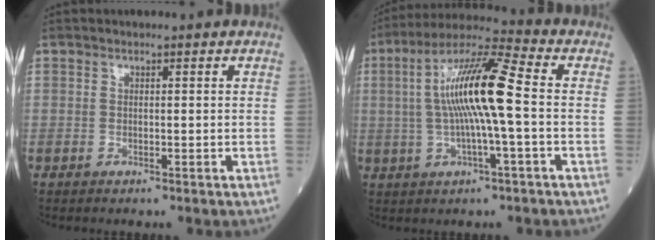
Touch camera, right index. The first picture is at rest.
{"total": 13.2, "force": [0.3, 0.7, 13.2], "torque": [-0.246, 0.019, -0.001]}